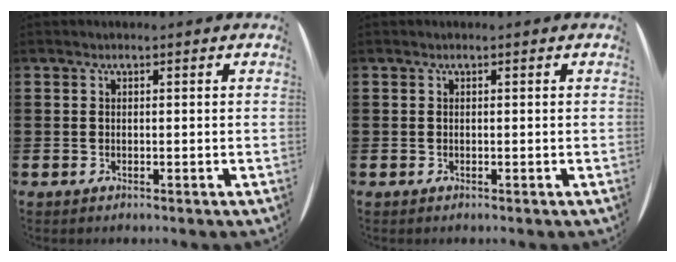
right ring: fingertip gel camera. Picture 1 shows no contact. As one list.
[{"total": 0.0}]